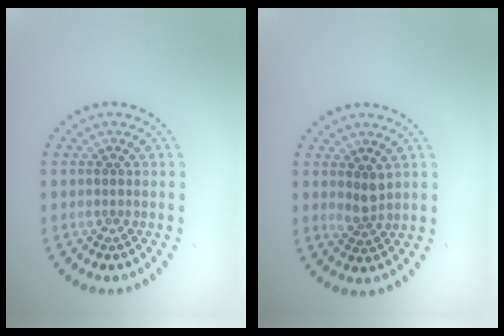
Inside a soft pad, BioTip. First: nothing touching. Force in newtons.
{"total": 1.7, "press": 1.4, "slide": 0.9}